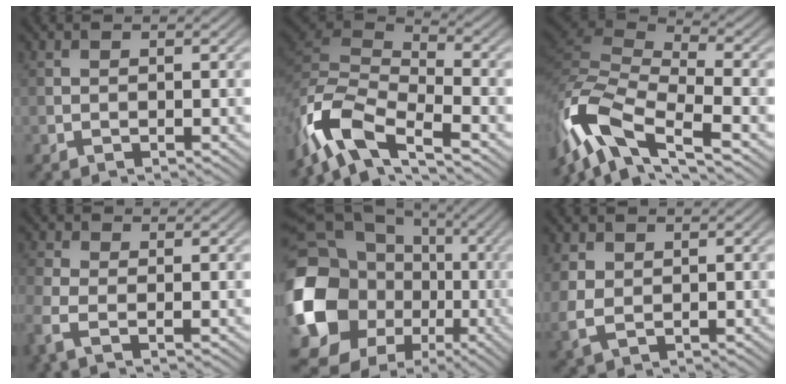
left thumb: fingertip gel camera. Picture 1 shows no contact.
{"total": 11.2, "force": [-6.9, 4.0, 7.8], "torque": [-0.168, -0.009, -0.152]}
{"total": 13.8, "force": [-7.4, 5.1, 10.4], "torque": [-0.245, -0.008, -0.147]}
{"total": 3.2, "force": [-1.1, 1.3, 2.7], "torque": [-0.080, -0.003, -0.031]}
{"total": 18.7, "force": [-1.7, 16.3, 9.0], "torque": [-0.227, -0.029, -0.018]}
{"total": 3.5, "force": [1.1, 2.6, 2.0], "torque": [-0.062, -0.001, 0.025]}